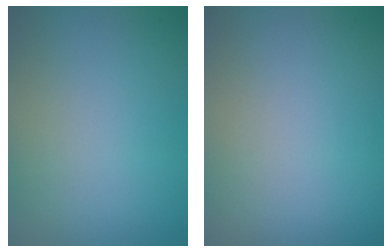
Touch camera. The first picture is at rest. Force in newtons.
{"total": 0.0}